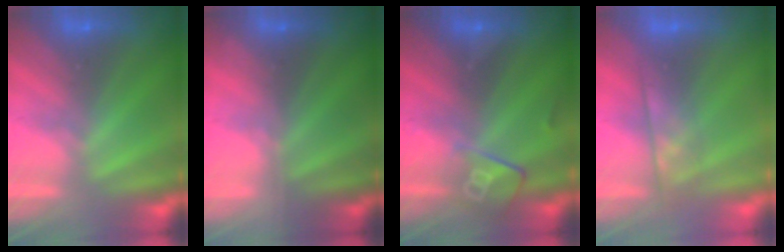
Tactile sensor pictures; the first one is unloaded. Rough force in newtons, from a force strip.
{"total": 1.6}
{"total": 2.8}
{"total": 3.8}